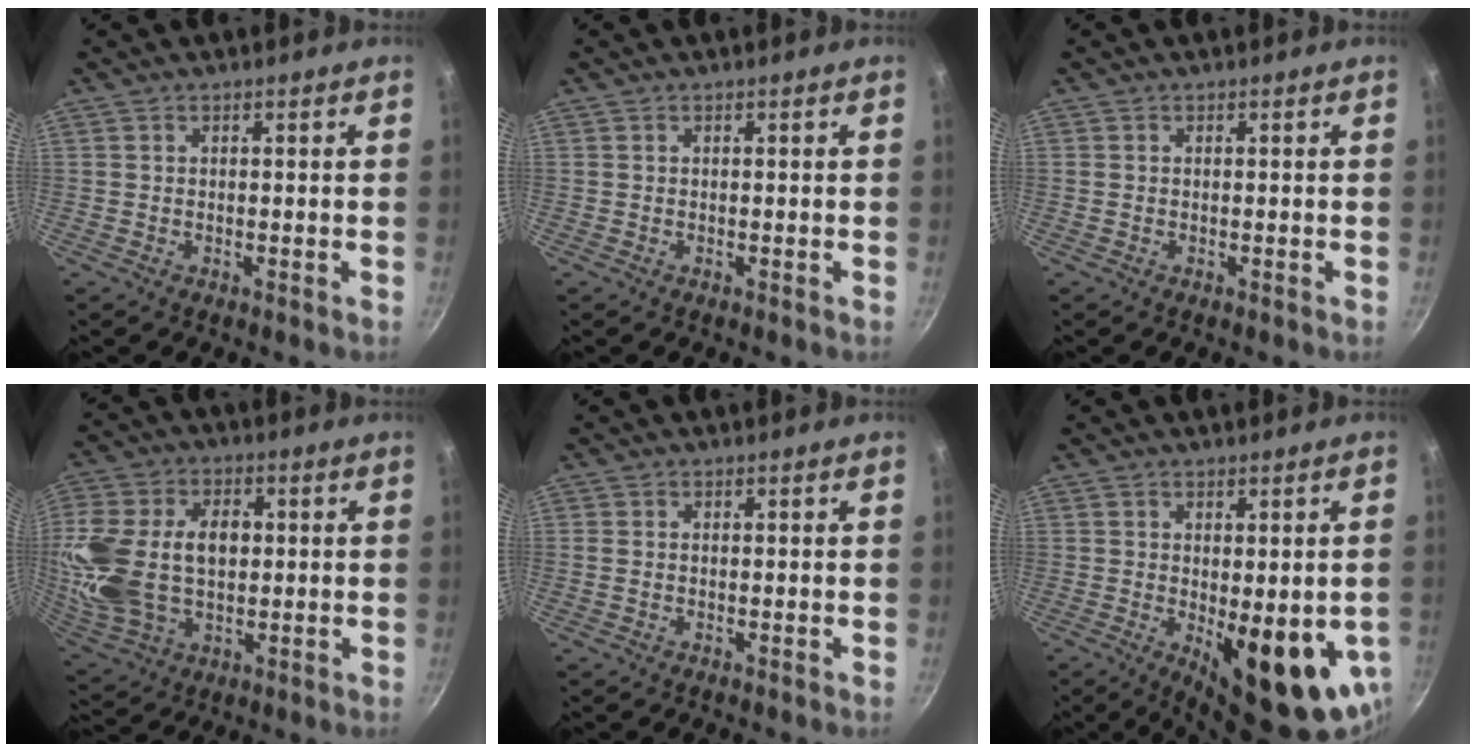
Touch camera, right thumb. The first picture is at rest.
{"total": 0.0}
{"total": 0.0}
{"total": 21.3, "force": [1.8, 14.3, 15.6], "torque": [-0.320, 0.012, 0.037]}
{"total": 0.9, "force": [0.0, 0.6, 0.7], "torque": [-0.013, 0.002, -0.002]}
{"total": 14.3, "force": [-2.6, 5.6, 12.8], "torque": [-0.142, -0.024, -0.020]}